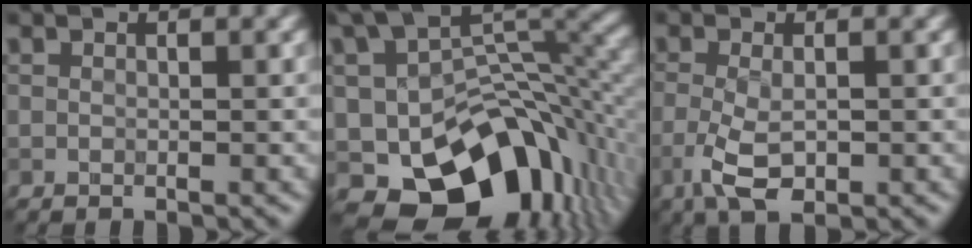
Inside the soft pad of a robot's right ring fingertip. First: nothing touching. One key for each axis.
{"total": 14.0, "fx": -4.3, "fy": 9.5, "fz": 9.4, "tx": -0.143, "ty": -0.027, "tz": -0.045}
{"total": 3.4, "fx": -1.5, "fy": 1.2, "fz": 2.8, "tx": -0.063, "ty": -0.008, "tz": -0.027}